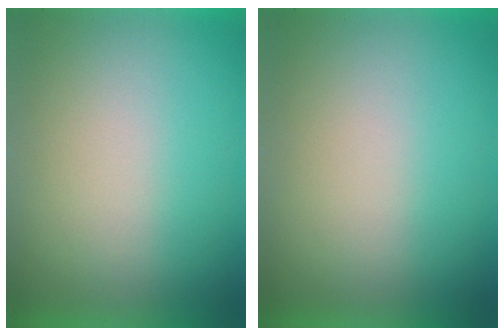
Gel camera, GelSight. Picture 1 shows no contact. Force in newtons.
{"total": 0.0}